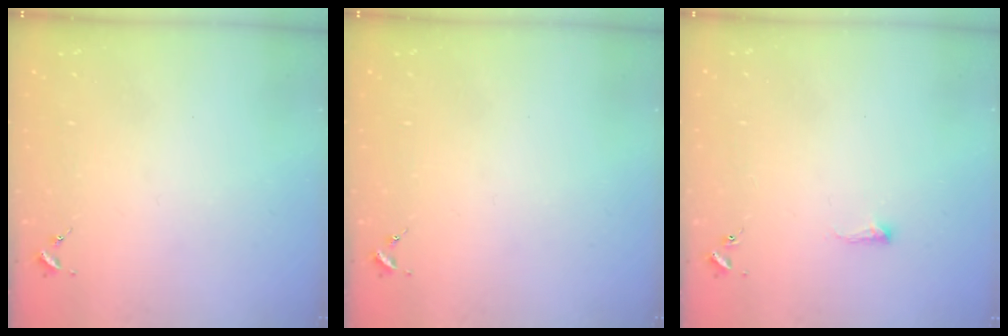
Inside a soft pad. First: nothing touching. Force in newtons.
{"total": 0.0}
{"total": 5.2, "press": 5.1, "slide": 0.8}